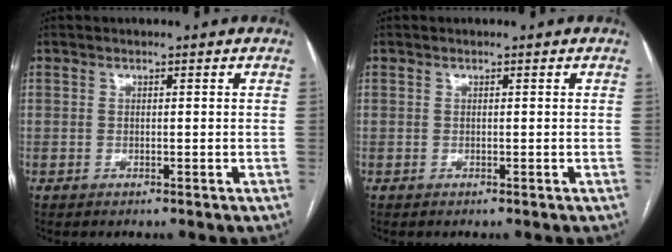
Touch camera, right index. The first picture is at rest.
{"total": 0.0}